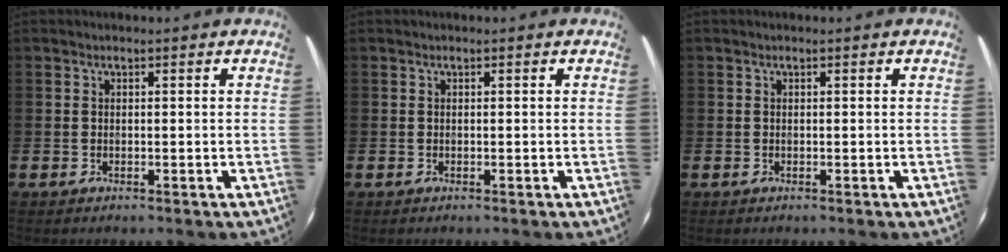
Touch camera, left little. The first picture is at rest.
{"total": 0.0}
{"total": 0.0}